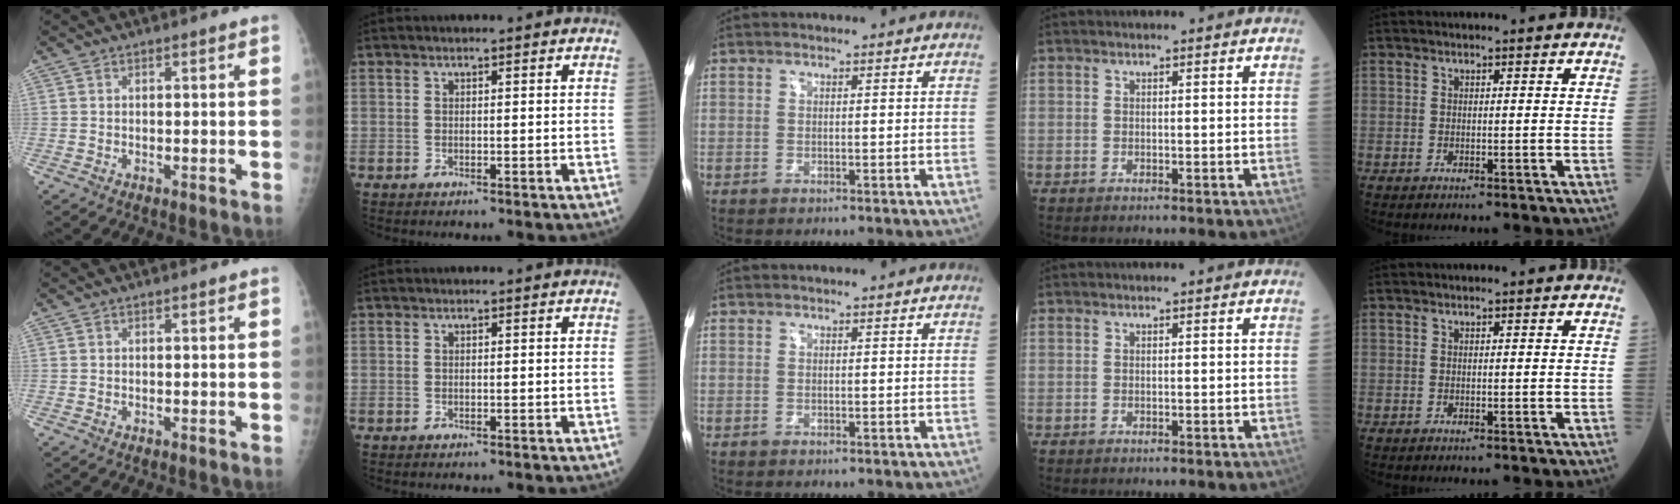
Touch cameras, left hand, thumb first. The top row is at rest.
{}